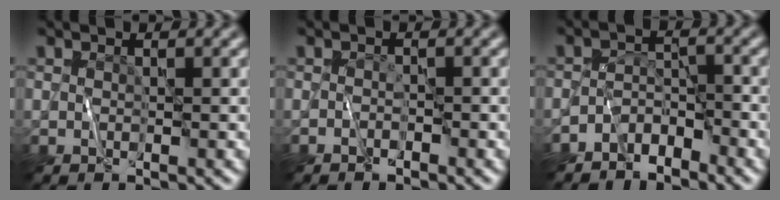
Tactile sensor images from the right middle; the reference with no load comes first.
{"total": 0.8, "force": [-0.7, 0.2, 0.1], "torque": [-0.001, 0.008, -0.014]}
{"total": 3.1, "force": [-2.7, 1.4, 0.7], "torque": [0.000, 0.003, -0.055]}